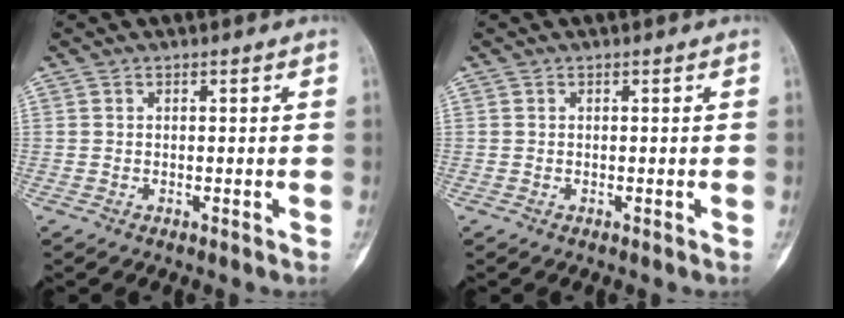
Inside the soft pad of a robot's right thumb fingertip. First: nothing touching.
{"total": 0.0}